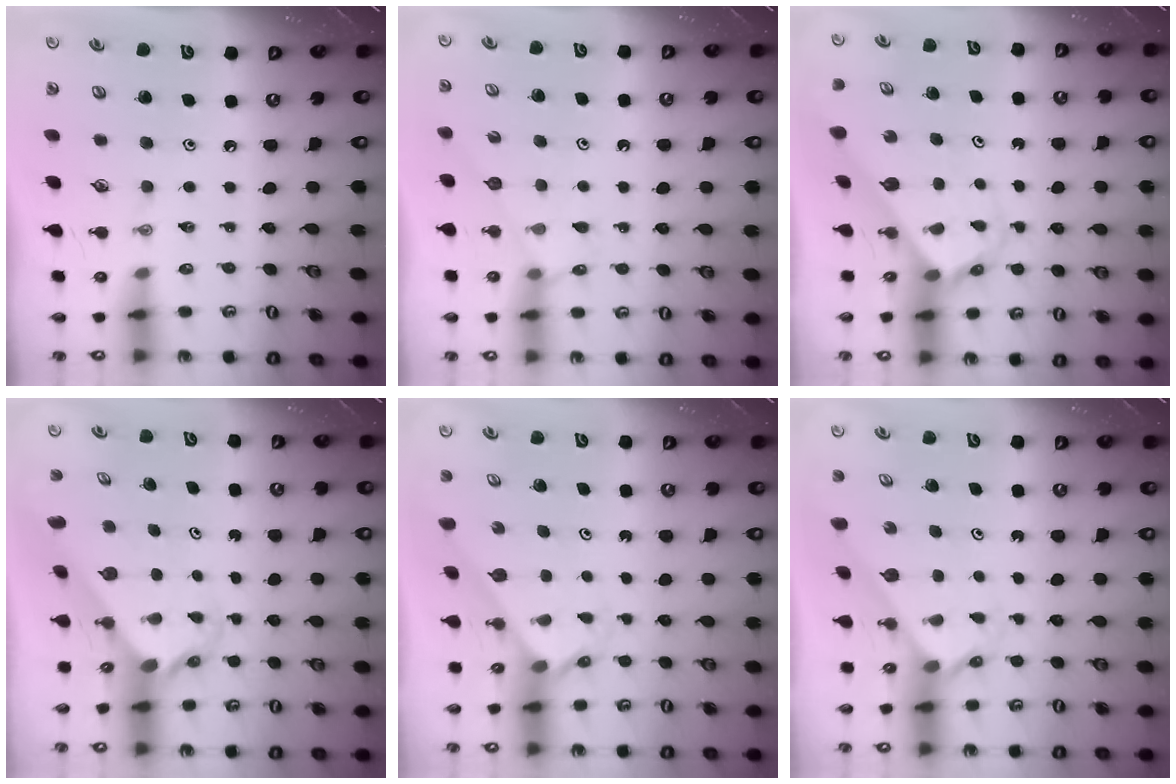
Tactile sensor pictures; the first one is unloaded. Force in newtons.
{"total": 5.0, "press": 5.0, "slide": 0.4}
{"total": 2.9, "press": 2.9, "slide": 0.1}
{"total": 2.3, "press": 2.3, "slide": 0.2}
{"total": 2.1, "press": 2.1, "slide": 0.2}
{"total": 2.1, "press": 2.1, "slide": 0.2}